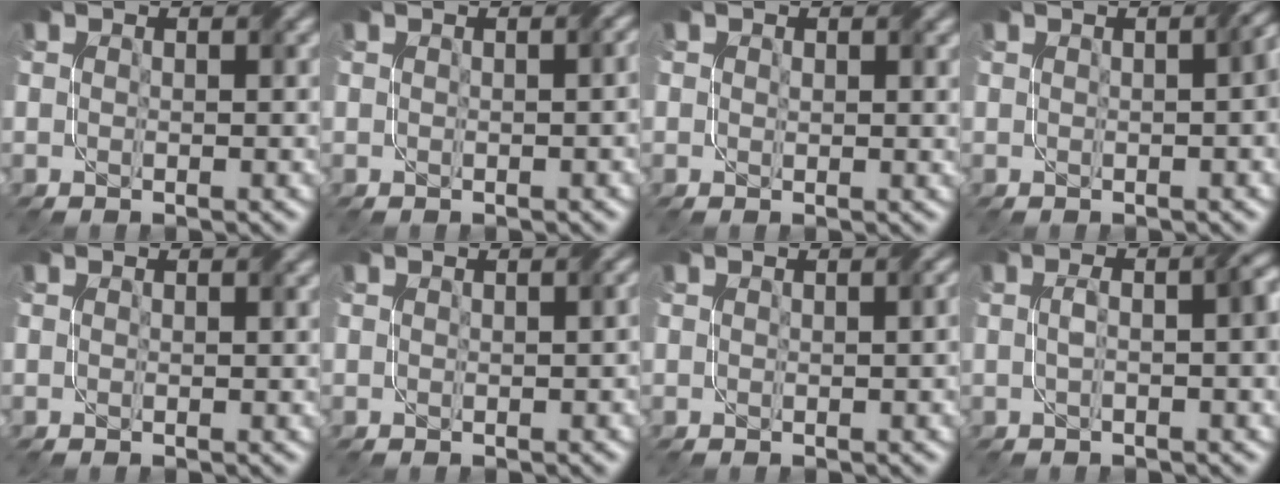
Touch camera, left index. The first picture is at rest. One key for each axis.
{"total": 1.7, "fx": 0.2, "fy": 0.7, "fz": 1.5, "tx": -0.011, "ty": 0.005, "tz": 0.002}
{"total": 1.2, "fx": 0.5, "fy": 0.8, "fz": 0.8, "tx": -0.009, "ty": -0.005, "tz": 0.013}
{"total": 3.1, "fx": 0.2, "fy": 1.1, "fz": 2.9, "tx": -0.016, "ty": 0.016, "tz": 0.004}
{"total": 0.0}
{"total": 1.0, "fx": 0.3, "fy": 0.4, "fz": 0.9, "tx": -0.010, "ty": 0.003, "tz": 0.004}
{"total": 1.4, "fx": 0.3, "fy": 0.5, "fz": 1.3, "tx": -0.009, "ty": 0.006, "tz": 0.002}
{"total": 3.8, "fx": -0.1, "fy": 1.3, "fz": 3.6, "tx": -0.059, "ty": 0.009, "tz": -0.002}